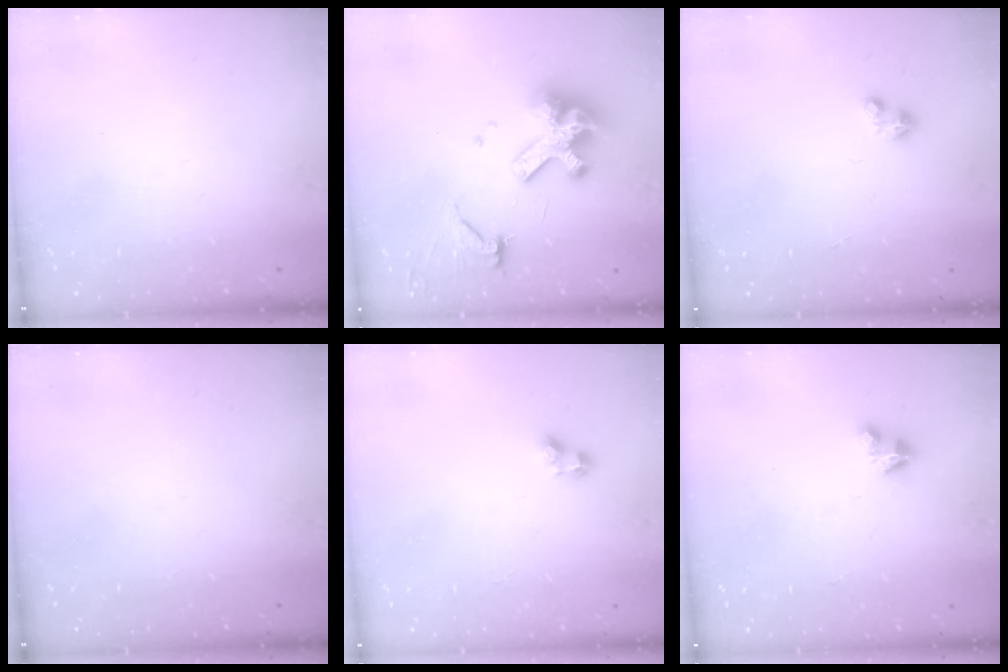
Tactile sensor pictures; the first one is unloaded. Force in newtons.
{"total": 14.1, "press": 14.0, "slide": 1.8}
{"total": 0.9, "press": 0.9, "slide": 0.1}
{"total": 0.0}
{"total": 3.3, "press": 3.1, "slide": 1.2}
{"total": 2.8, "press": 2.8, "slide": 0.2}